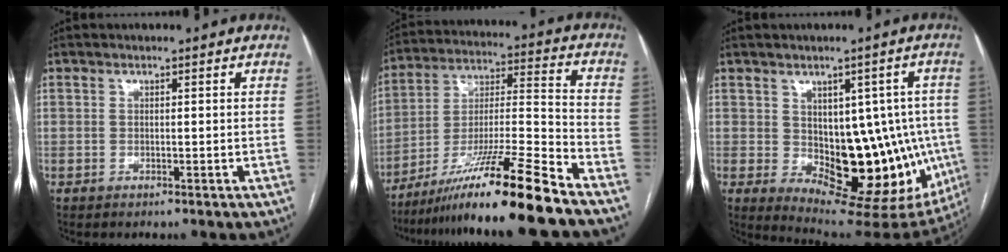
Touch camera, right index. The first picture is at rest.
{"total": 18.3, "force": [-14.1, -2.0, 11.4], "torque": [-0.216, -0.019, -0.250]}
{"total": 17.9, "force": [-2.2, 9.0, 15.3], "torque": [-0.165, 0.013, -0.002]}